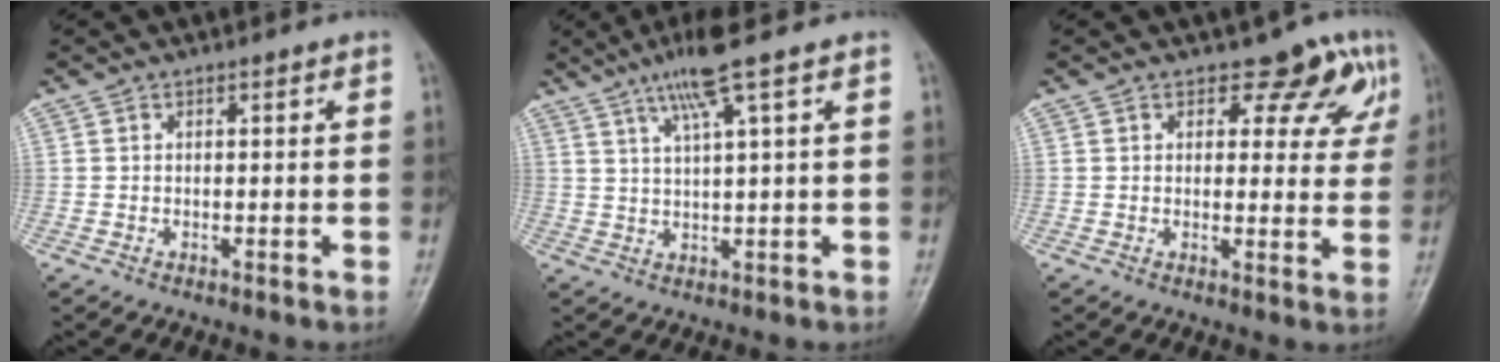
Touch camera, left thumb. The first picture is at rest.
{"total": 6.9, "force": [4.0, -0.1, 5.6], "torque": [-0.111, -0.009, 0.078]}
{"total": 7.6, "force": [4.7, 4.4, 4.0], "torque": [-0.008, -0.023, 0.049]}